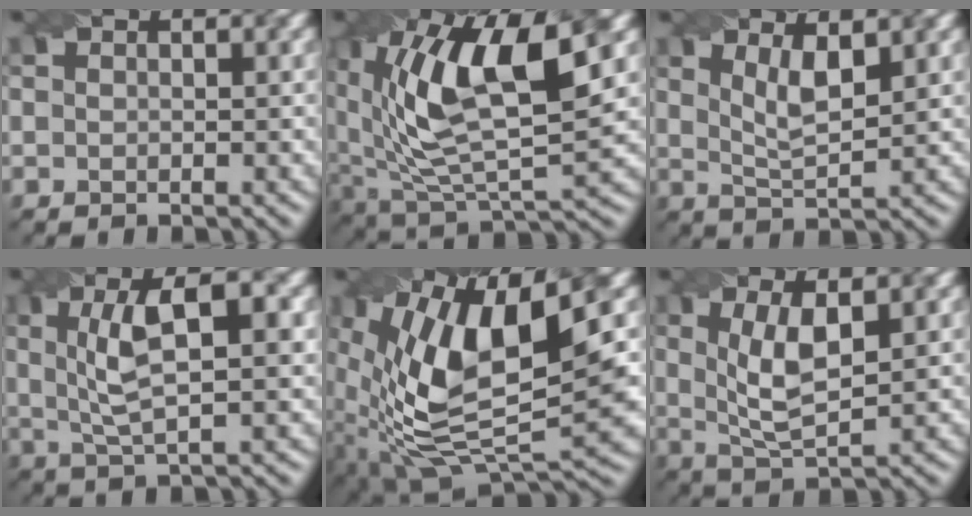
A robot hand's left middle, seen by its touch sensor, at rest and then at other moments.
{"total": 13.6, "force": [4.0, 5.9, 11.6], "torque": [-0.215, 0.003, 0.072]}
{"total": 3.5, "force": [1.5, 1.1, 3.0], "torque": [-0.060, -0.007, 0.032]}
{"total": 6.5, "force": [1.4, 2.0, 6.0], "torque": [-0.112, 0.007, 0.026]}
{"total": 14.8, "force": [2.3, 6.6, 13.1], "torque": [-0.256, -0.007, 0.042]}
{"total": 4.9, "force": [1.1, 1.7, 4.4], "torque": [-0.095, -0.004, 0.025]}